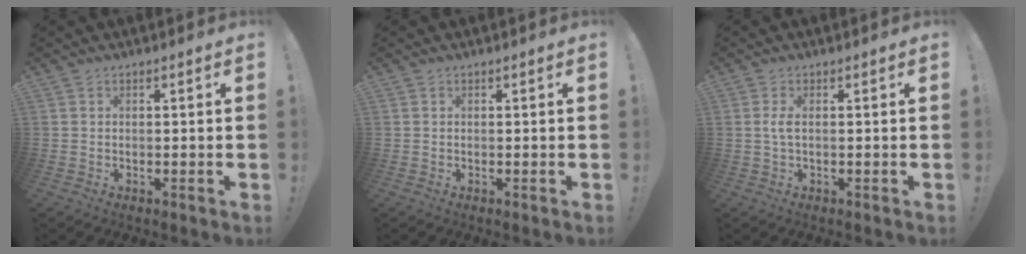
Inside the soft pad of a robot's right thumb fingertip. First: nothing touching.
{"total": 0.0}
{"total": 2.7, "force": [0.2, 0.3, 2.6], "torque": [-0.051, 0.002, 0.003]}